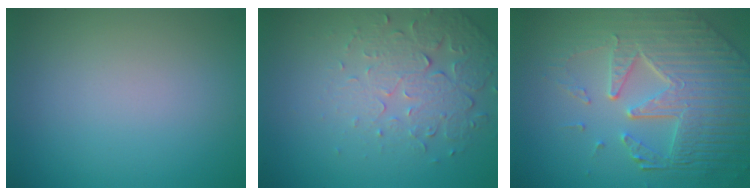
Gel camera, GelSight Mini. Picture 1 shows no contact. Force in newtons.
{"total": 5.0, "press": 3.3, "slide": 3.7}
{"total": 8.6, "press": 5.9, "slide": 6.3}